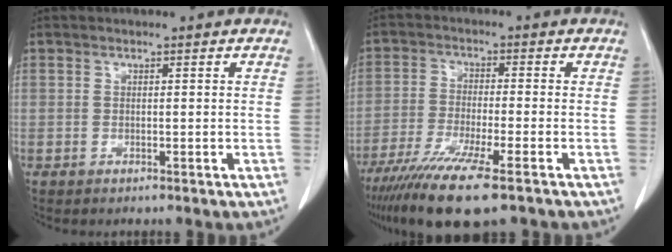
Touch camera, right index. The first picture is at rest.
{"total": 12.8, "force": [-8.8, 1.0, 9.2], "torque": [-0.169, -0.035, -0.149]}